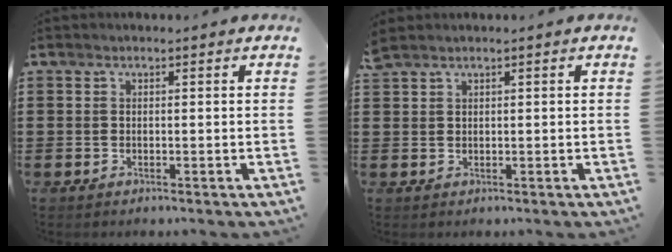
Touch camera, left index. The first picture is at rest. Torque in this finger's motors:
{"motor_torque": [0.32, -0.34, 0.01, 0.02]}